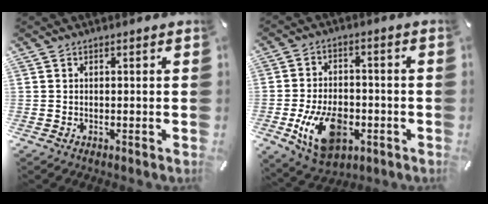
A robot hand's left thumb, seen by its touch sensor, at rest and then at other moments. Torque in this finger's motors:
{"motor_torque": [0.58, 1.66, 0.74, 0.02, 0.36]}